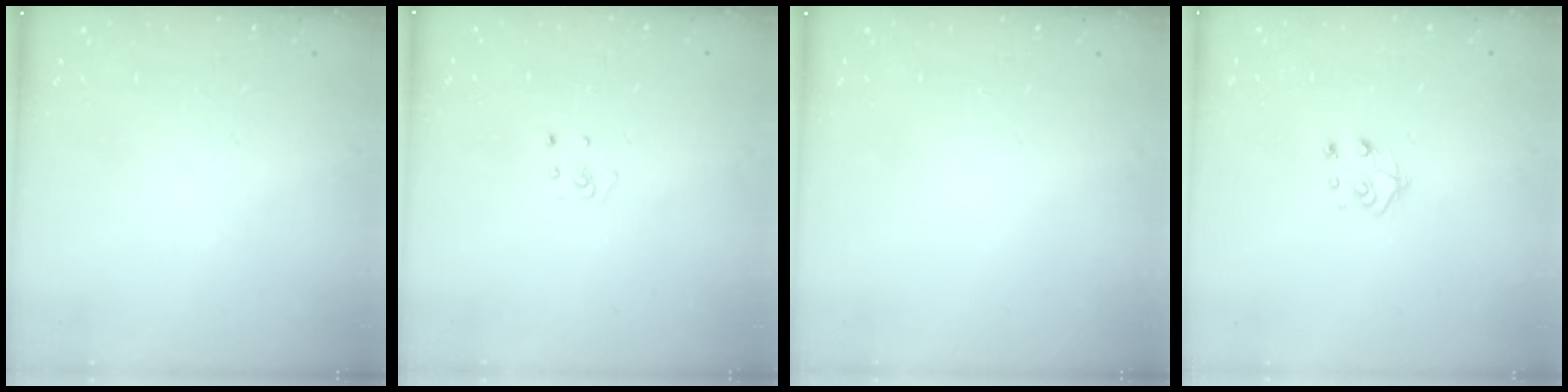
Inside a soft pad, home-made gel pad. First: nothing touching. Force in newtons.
{"total": 2.3, "press": 2.3, "slide": 0.2}
{"total": 0.0}
{"total": 4.8, "press": 4.8, "slide": 0.4}